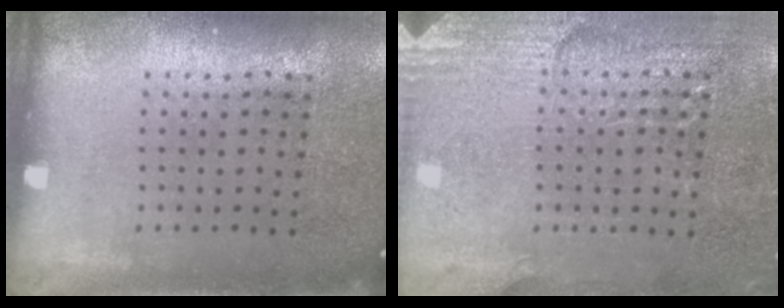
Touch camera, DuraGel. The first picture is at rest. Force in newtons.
{"total": 2.9, "press": 2.9, "slide": 0.4}